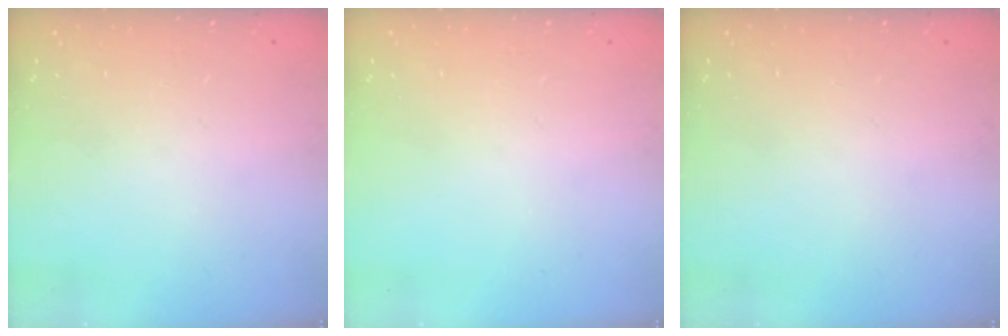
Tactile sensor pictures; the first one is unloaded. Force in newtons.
{"total": 0.0}
{"total": 0.0}